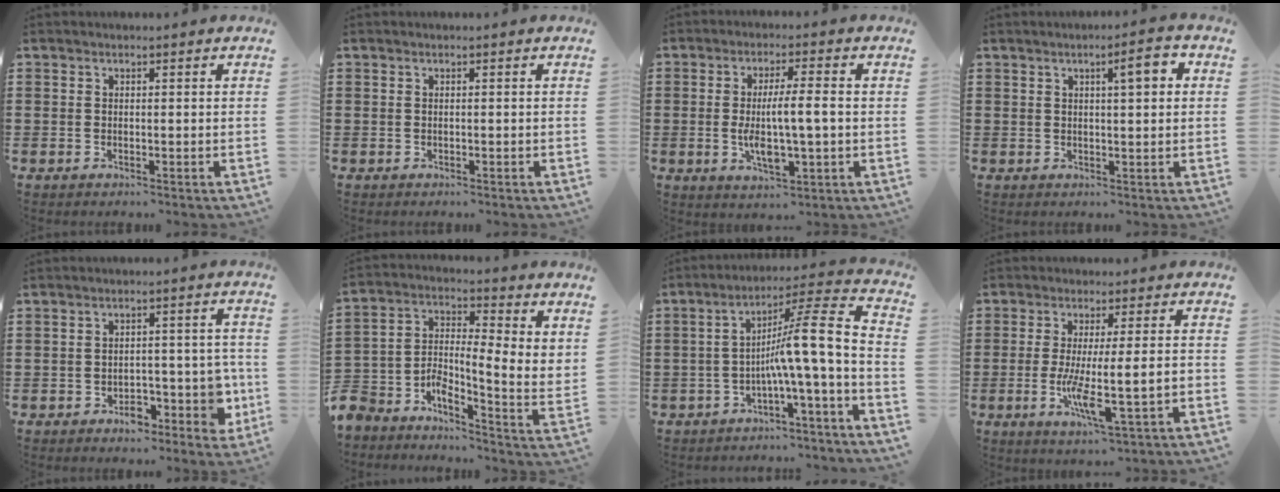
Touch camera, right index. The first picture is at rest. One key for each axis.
{"total": 0.0}
{"total": 7.6, "fx": -0.4, "fy": 1.9, "fz": 7.4, "tx": -0.142, "ty": -0.004, "tz": -0.009}
{"total": 4.5, "fx": 1.4, "fy": 1.0, "fz": 4.1, "tx": -0.066, "ty": 0.003, "tz": 0.016}
{"total": 7.0, "fx": -2.8, "fy": 4.4, "fz": 4.6, "tx": -0.052, "ty": 0.008, "tz": -0.051}
{"total": 3.8, "fx": -1.5, "fy": 1.3, "fz": 3.3, "tx": -0.088, "ty": -0.040, "tz": -0.037}
{"total": 10.0, "fx": -2.2, "fy": -0.2, "fz": 9.7, "tx": -0.166, "ty": -0.035, "tz": -0.060}
{"total": 8.0, "fx": -1.7, "fy": 0.0, "fz": 7.8, "tx": -0.152, "ty": -0.022, "tz": -0.033}